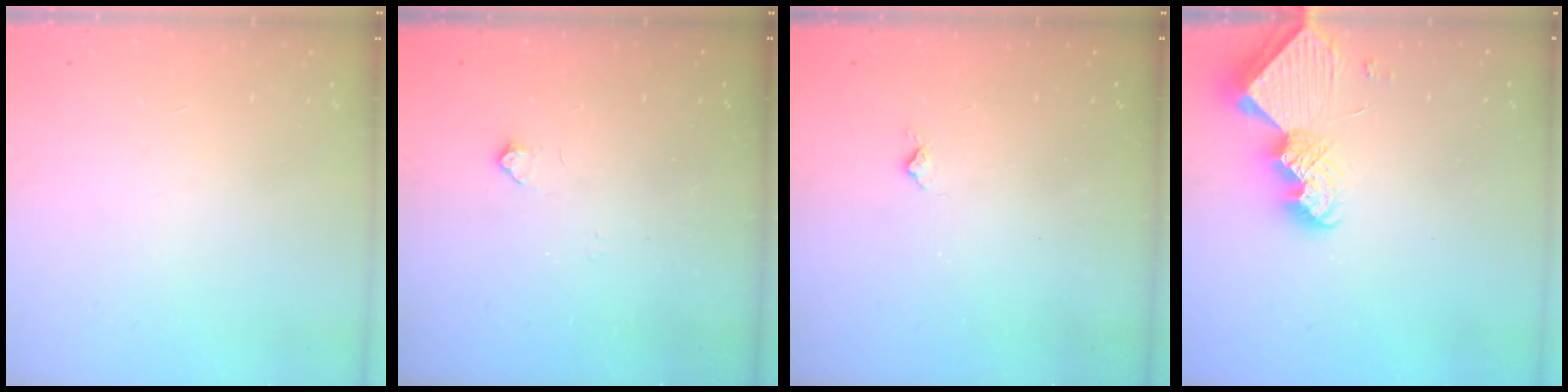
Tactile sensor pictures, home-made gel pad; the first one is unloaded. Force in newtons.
{"total": 3.9, "press": 3.9, "slide": 0.5}
{"total": 3.3, "press": 3.3, "slide": 0.4}
{"total": 10.0, "press": 10.0, "slide": 0.8}